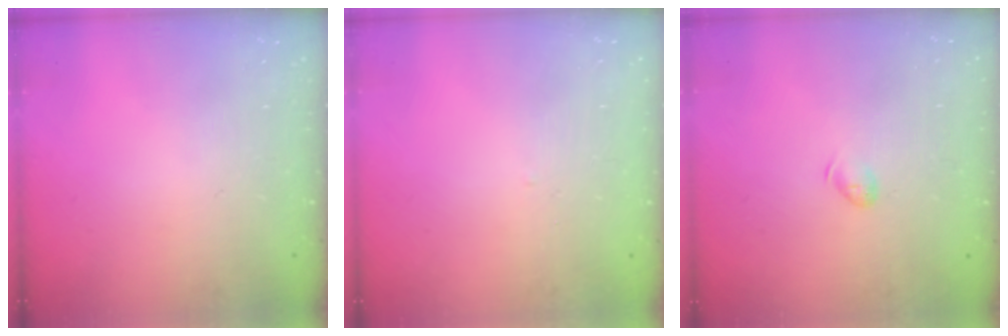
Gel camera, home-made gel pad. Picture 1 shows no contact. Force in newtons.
{"total": 1.4, "press": 1.4, "slide": 0.3}
{"total": 4.7, "press": 4.6, "slide": 0.8}